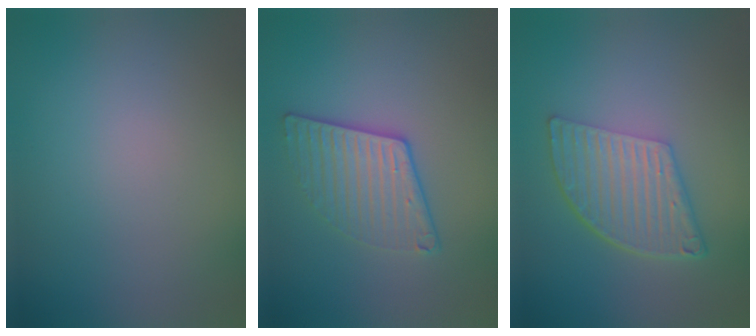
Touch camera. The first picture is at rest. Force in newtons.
{"total": 3.1, "press": 2.7, "slide": 1.4}
{"total": 5.6, "press": 3.9, "slide": 4.0}